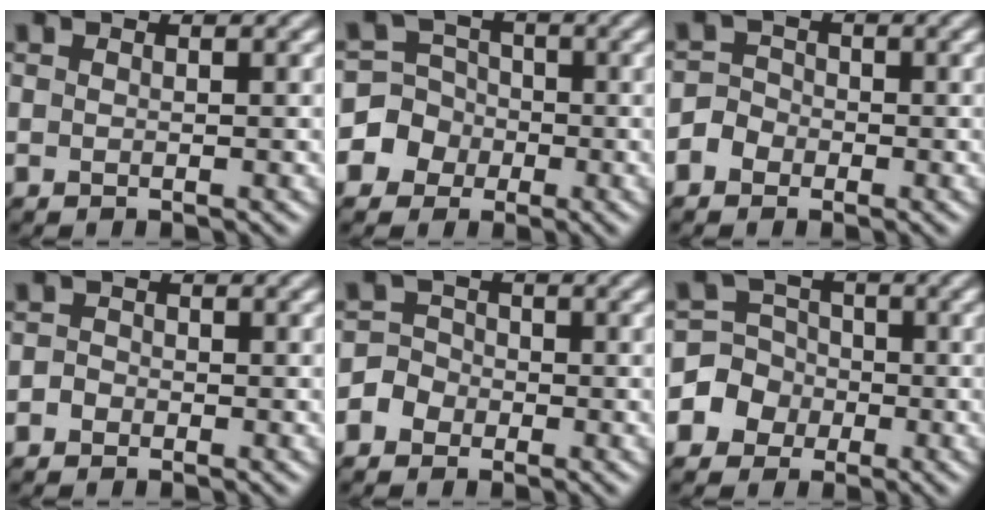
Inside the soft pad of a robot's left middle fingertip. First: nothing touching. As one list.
[{"total": 4.8, "force": [-1.6, 4.5, 0.2], "torque": [0.013, 0.016, -0.050]}, {"total": 1.7, "force": [-1.0, 1.4, 0.1], "torque": [0.000, 0.011, -0.026]}, {"total": 0.8, "force": [-0.5, 0.5, -0.1], "torque": [0.004, 0.009, -0.014]}, {"total": 2.1, "force": [-1.1, 1.8, 0.2], "torque": [0.002, 0.012, -0.027]}, {"total": 4.9, "force": [-1.6, 4.6, 0.4], "torque": [0.008, 0.015, -0.052]}]